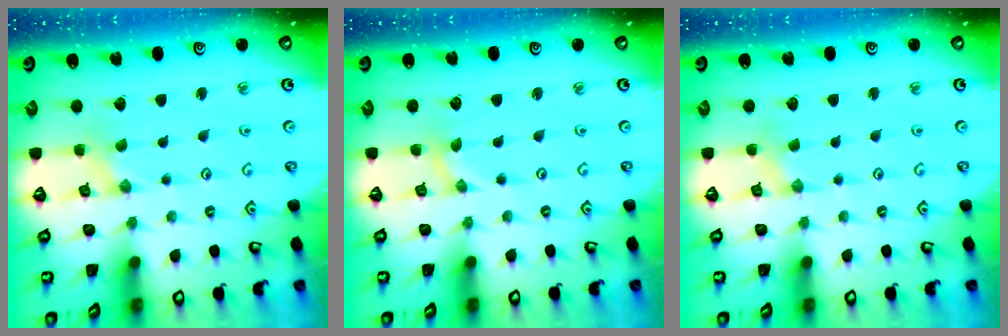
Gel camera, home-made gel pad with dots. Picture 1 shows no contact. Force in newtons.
{"total": 0.0}
{"total": 1.6, "press": 1.6, "slide": 0.3}